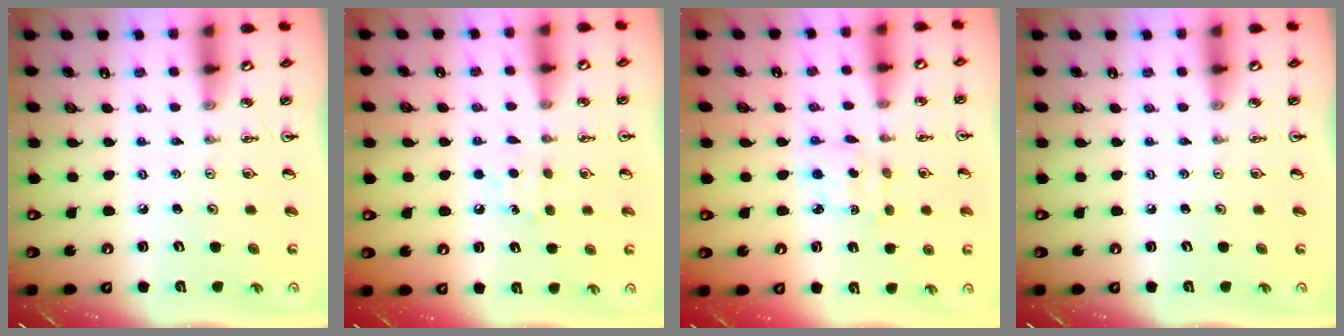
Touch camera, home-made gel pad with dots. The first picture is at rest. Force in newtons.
{"total": 7.5, "press": 7.4, "slide": 0.9}
{"total": 2.9, "press": 2.9, "slide": 0.6}
{"total": 0.0}